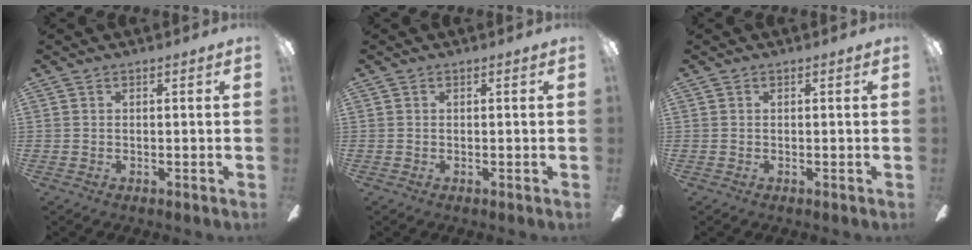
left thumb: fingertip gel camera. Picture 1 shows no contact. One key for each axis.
{"total": 0.0}
{"total": 0.0}